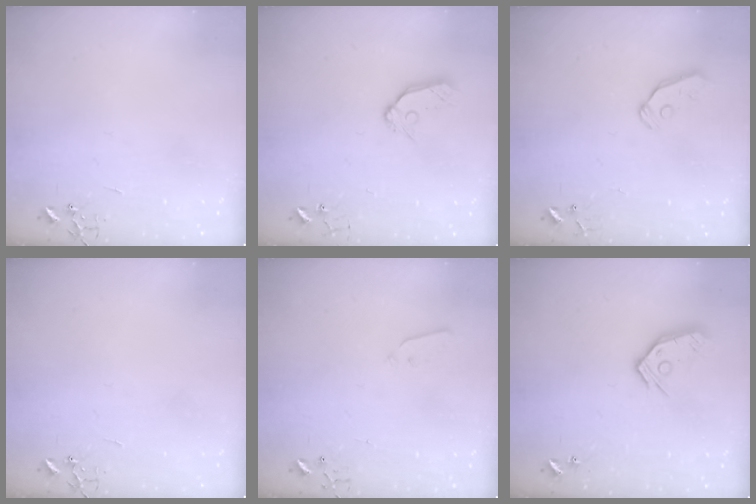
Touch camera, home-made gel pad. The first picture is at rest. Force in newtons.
{"total": 9.5, "press": 9.5, "slide": 0.9}
{"total": 5.3, "press": 5.3, "slide": 0.4}
{"total": 0.0}
{"total": 3.1, "press": 3.1, "slide": 0.7}
{"total": 11.0, "press": 10.9, "slide": 1.2}